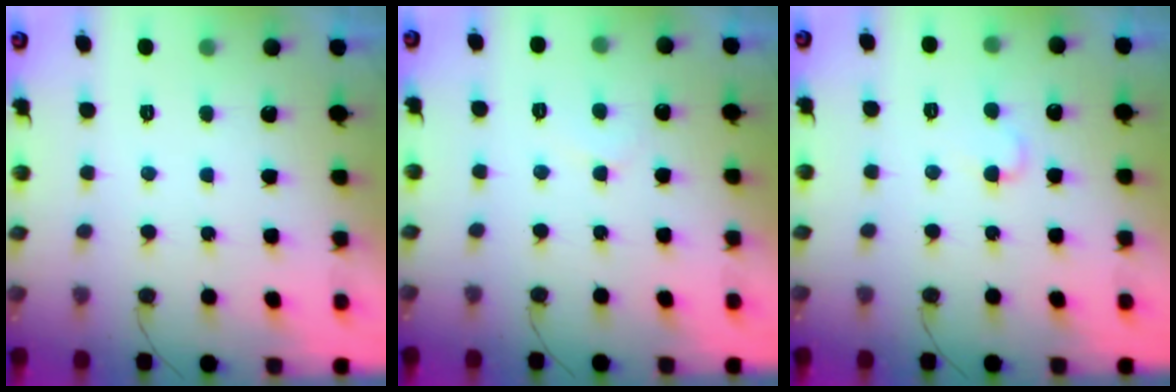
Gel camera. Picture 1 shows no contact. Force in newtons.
{"total": 4.3, "press": 4.3, "slide": 0.3}
{"total": 4.0, "press": 3.9, "slide": 0.4}